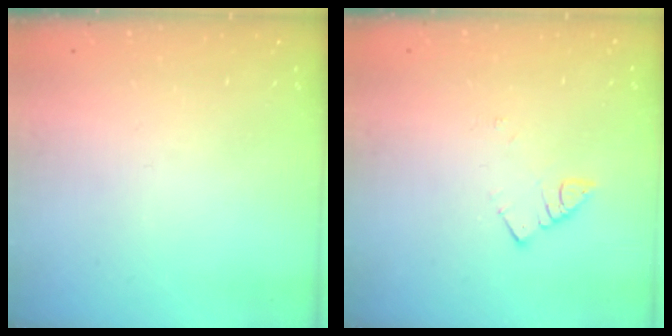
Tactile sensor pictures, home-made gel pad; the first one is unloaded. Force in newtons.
{"total": 3.1, "press": 3.1, "slide": 0.5}